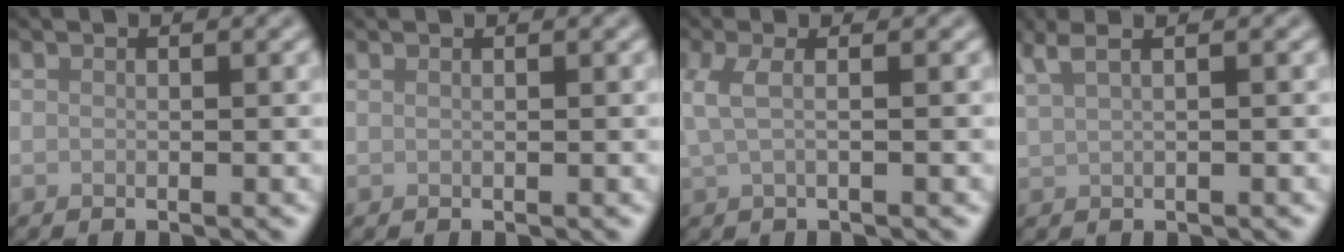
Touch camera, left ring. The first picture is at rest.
{"total": 0.7, "force": [0.5, 0.3, 0.4], "torque": [-0.002, -0.002, 0.003]}
{"total": 2.2, "force": [0.3, 0.6, 2.0], "torque": [-0.043, 0.005, 0.004]}
{"total": 3.2, "force": [2.0, 1.2, 2.2], "torque": [-0.033, 0.014, 0.018]}